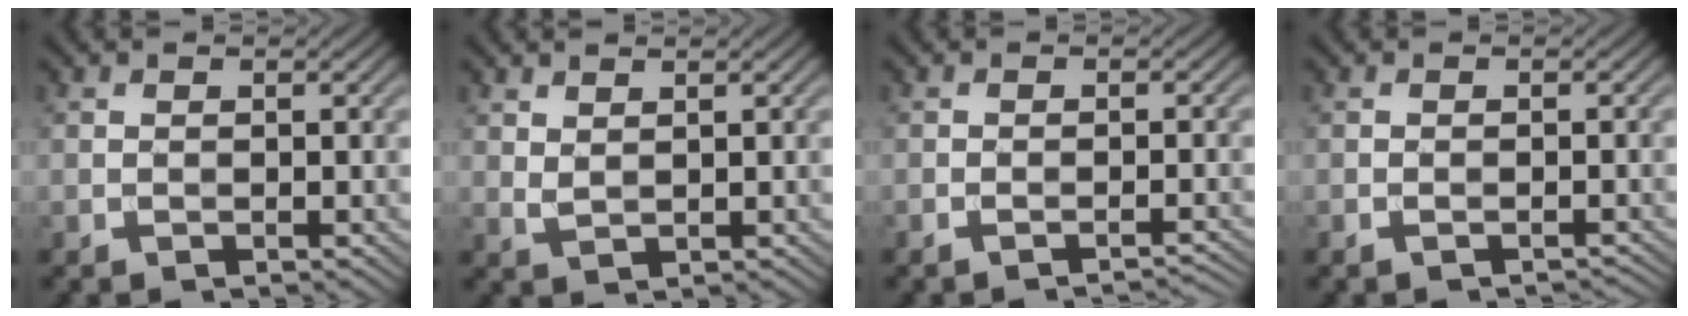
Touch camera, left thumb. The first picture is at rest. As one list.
[{"total": 1.5, "force": [1.3, 0.4, 0.7], "torque": [-0.024, -0.002, 0.032]}, {"total": 2.0, "force": [-1.7, 0.2, 1.0], "torque": [-0.008, 0.004, -0.031]}, {"total": 1.3, "force": [-1.1, 0.3, 0.6], "torque": [-0.006, 0.001, -0.016]}]